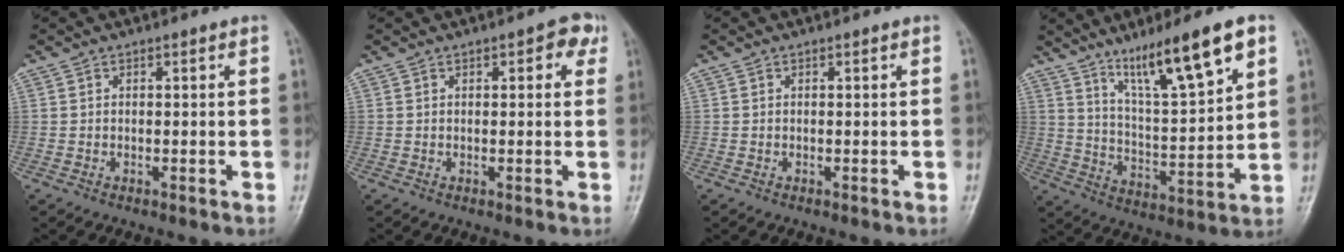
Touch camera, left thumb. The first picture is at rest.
{"total": 3.8, "force": [1.6, 1.7, 3.0], "torque": [-0.020, 0.001, 0.010]}
{"total": 0.0}
{"total": 15.6, "force": [9.4, 2.4, 12.2], "torque": [-0.198, -0.044, 0.171]}